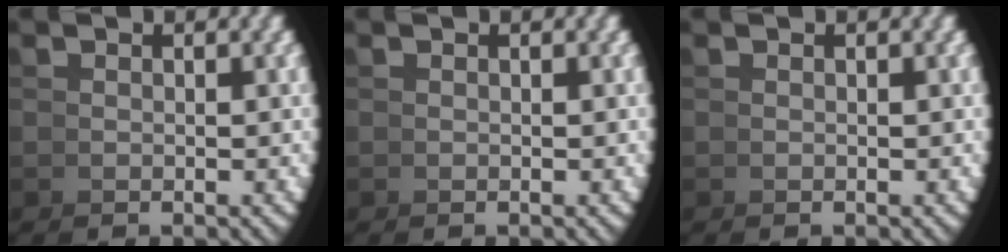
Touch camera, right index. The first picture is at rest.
{"total": 0.0}
{"total": 0.0}